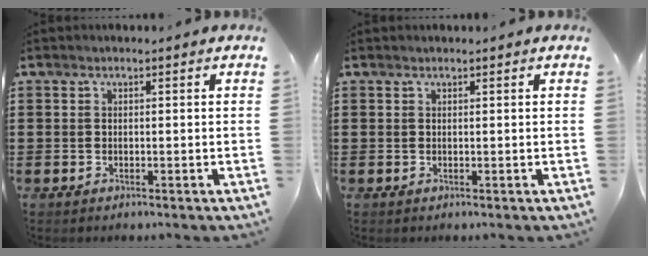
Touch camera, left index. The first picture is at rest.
{"total": 0.0}